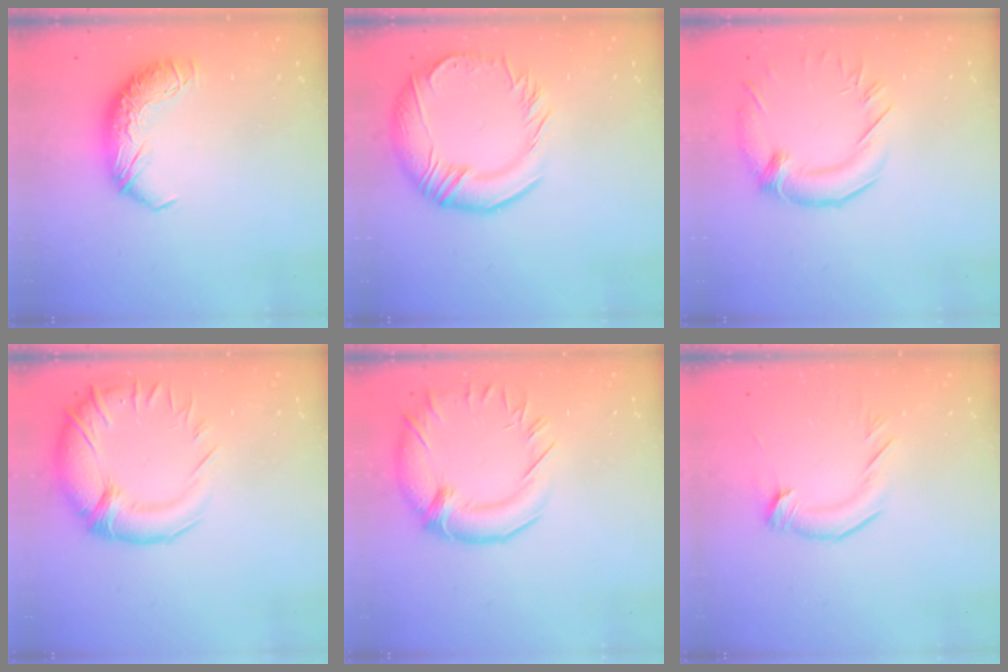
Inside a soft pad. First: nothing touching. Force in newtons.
{"total": 6.5, "press": 5.3, "slide": 3.7}
{"total": 2.8, "press": 1.9, "slide": 2.0}
{"total": 4.6, "press": 3.2, "slide": 3.4}
{"total": 5.2, "press": 4.2, "slide": 3.0}
{"total": 2.6, "press": 2.6, "slide": 0.4}